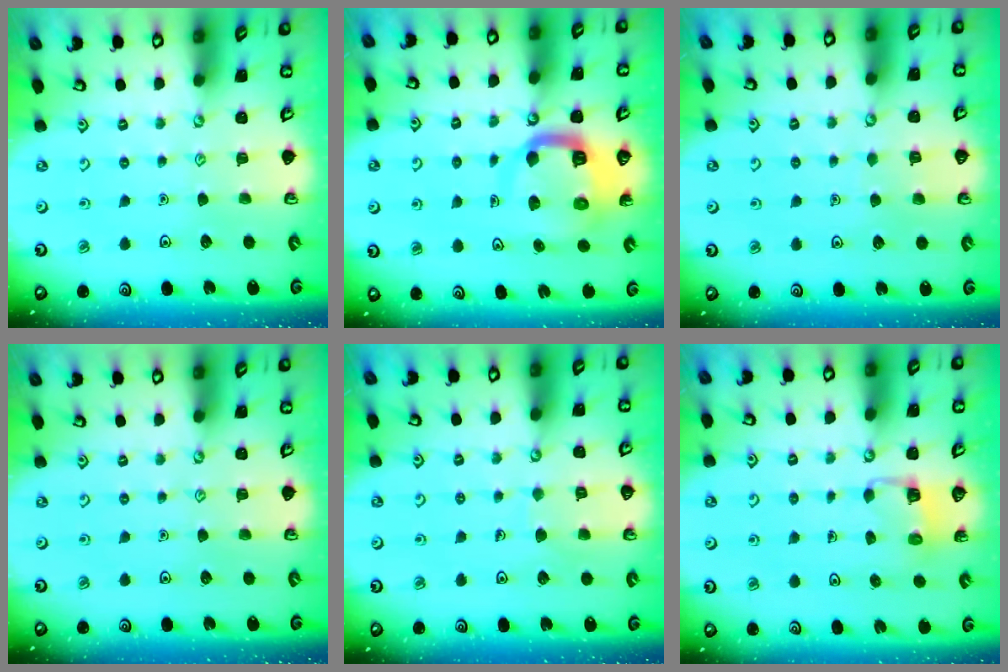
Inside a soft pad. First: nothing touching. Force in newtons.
{"total": 9.6, "press": 9.6, "slide": 1.2}
{"total": 3.1, "press": 3.1, "slide": 0.4}
{"total": 0.0}
{"total": 5.9, "press": 5.9, "slide": 0.5}
{"total": 2.8, "press": 2.8, "slide": 0.2}